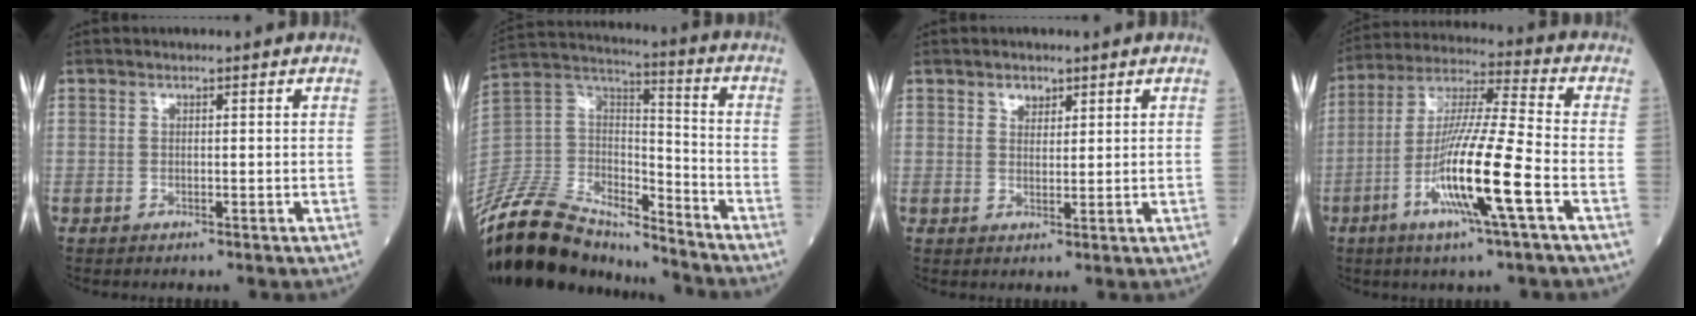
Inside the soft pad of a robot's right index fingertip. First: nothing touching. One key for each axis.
{"total": 21.5, "fx": -19.0, "fy": 6.3, "fz": 7.9, "tx": -0.180, "ty": 0.022, "tz": -0.344}
{"total": 2.0, "fx": 1.4, "fy": 1.2, "fz": 0.8, "tx": -0.012, "ty": -0.001, "tz": 0.023}
{"total": 15.0, "fx": -5.3, "fy": -0.2, "fz": 14.0, "tx": -0.273, "ty": -0.011, "tz": -0.104}